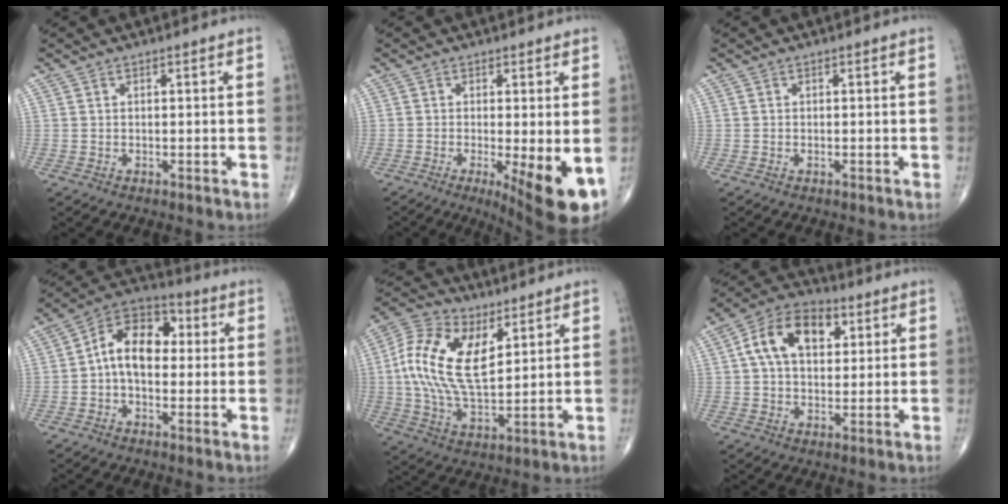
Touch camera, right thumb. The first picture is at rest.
{"total": 11.2, "force": [-3.3, 2.7, 10.3], "torque": [-0.141, -0.024, -0.043]}
{"total": 0.0}
{"total": 12.1, "force": [0.5, 8.0, 9.1], "torque": [-0.124, 0.035, -0.007]}
{"total": 17.2, "force": [4.9, 9.2, 13.7], "torque": [-0.265, -0.009, 0.085]}
{"total": 13.3, "force": [3.7, 8.5, 9.5], "torque": [-0.145, 0.014, 0.054]}